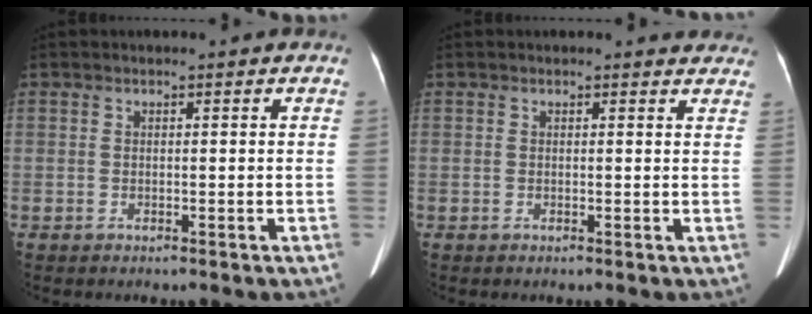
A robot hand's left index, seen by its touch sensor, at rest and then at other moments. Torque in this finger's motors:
{"motor_torque": [0.12, -0.19, 0.00, 0.00]}